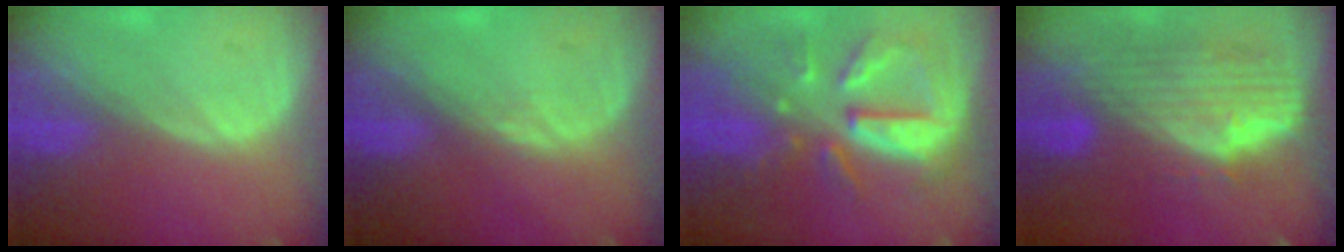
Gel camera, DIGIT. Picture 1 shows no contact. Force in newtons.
{"total": 0.5, "press": 0.5, "slide": 0.1}
{"total": 10.8, "press": 9.5, "slide": 5.1}
{"total": 10.8, "press": 9.3, "slide": 5.5}